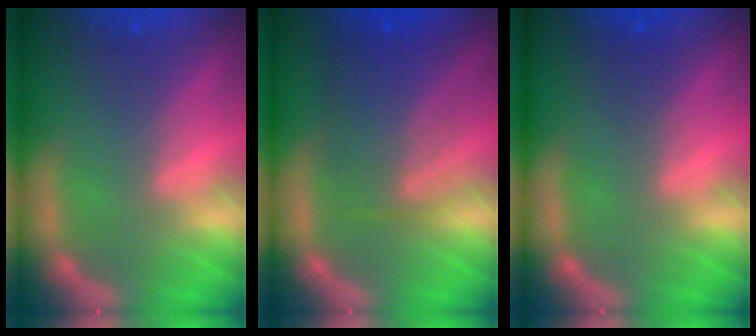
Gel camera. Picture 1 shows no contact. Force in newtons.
{"total": 6.5}
{"total": 0.9}